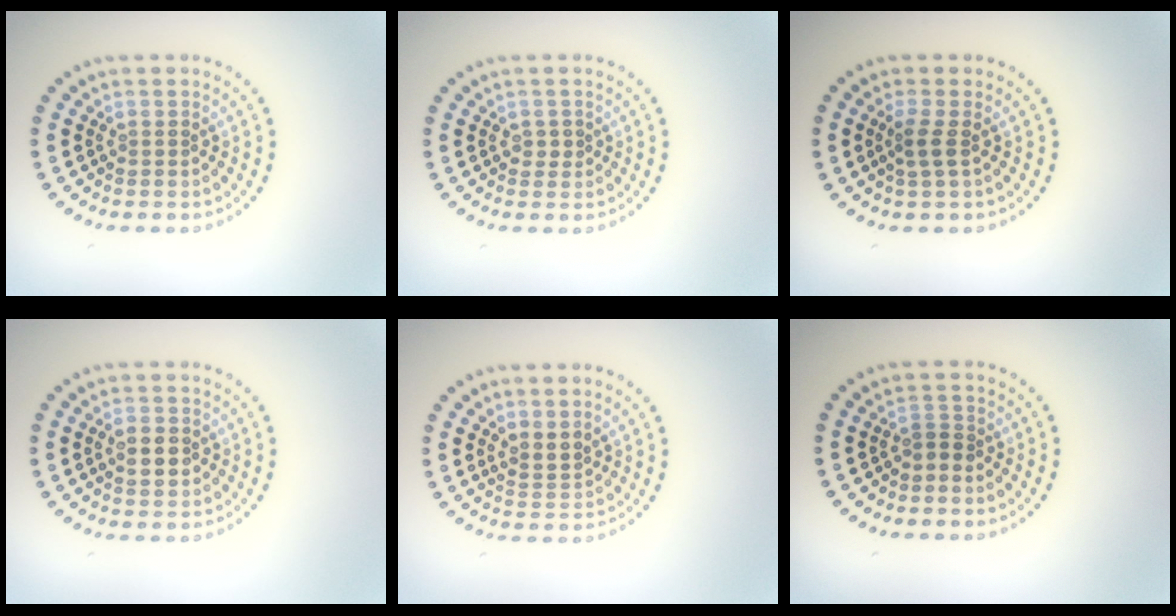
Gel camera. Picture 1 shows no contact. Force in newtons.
{"total": 1.0, "press": 1.0, "slide": 0.4}
{"total": 1.6, "press": 1.3, "slide": 0.9}
{"total": 2.8, "press": 2.8, "slide": 0.0}
{"total": 1.8, "press": 1.3, "slide": 1.2}
{"total": 1.4, "press": 1.1, "slide": 0.8}